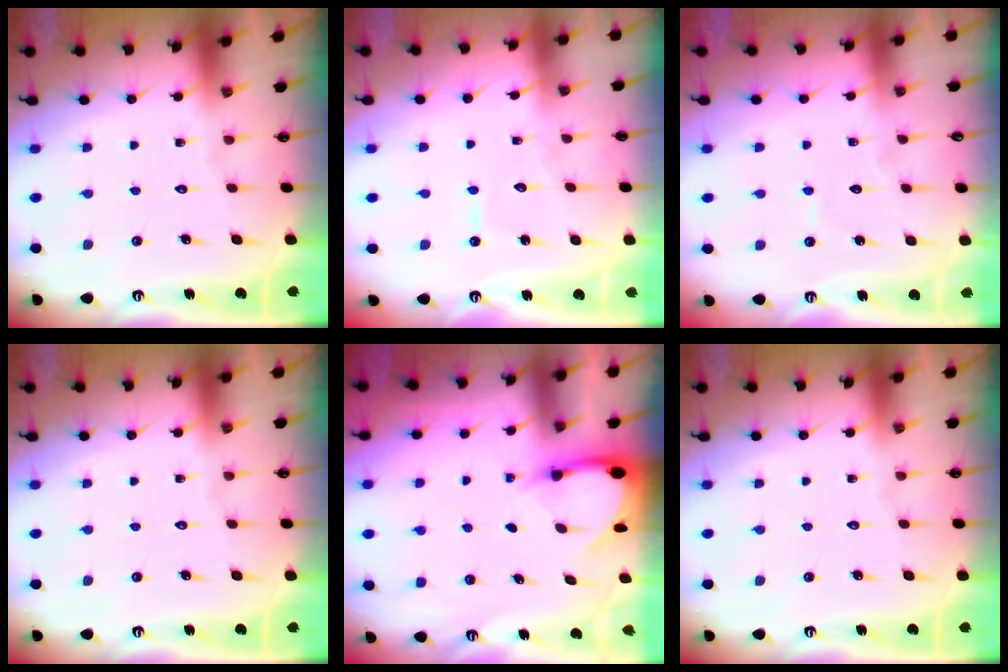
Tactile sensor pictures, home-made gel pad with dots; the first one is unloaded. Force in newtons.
{"total": 4.4, "press": 4.4, "slide": 0.2}
{"total": 3.2, "press": 3.2, "slide": 0.2}
{"total": 0.0}
{"total": 3.7, "press": 3.7, "slide": 0.2}
{"total": 0.0}